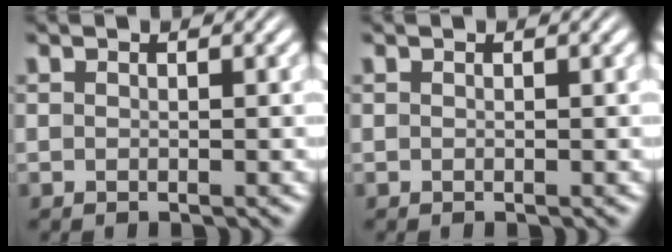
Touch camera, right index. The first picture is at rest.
{"total": 0.0}